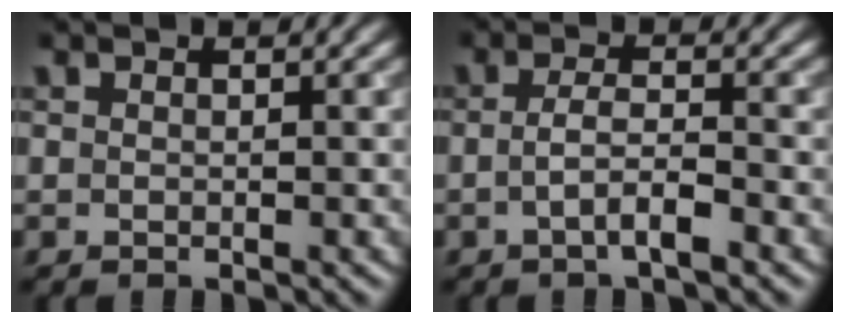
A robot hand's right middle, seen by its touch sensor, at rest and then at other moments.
{"total": 2.6, "force": [-1.0, 0.5, 2.3], "torque": [-0.041, 0.007, -0.023]}